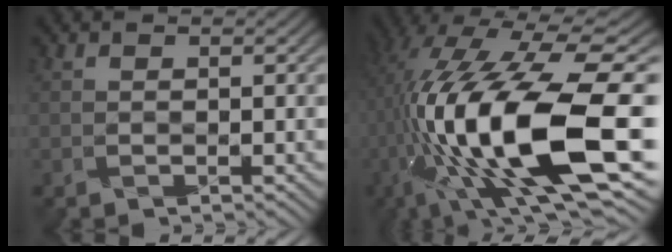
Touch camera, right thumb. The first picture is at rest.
{"total": 19.4, "force": [-3.5, 6.9, 17.8], "torque": [-0.336, 0.004, -0.064]}